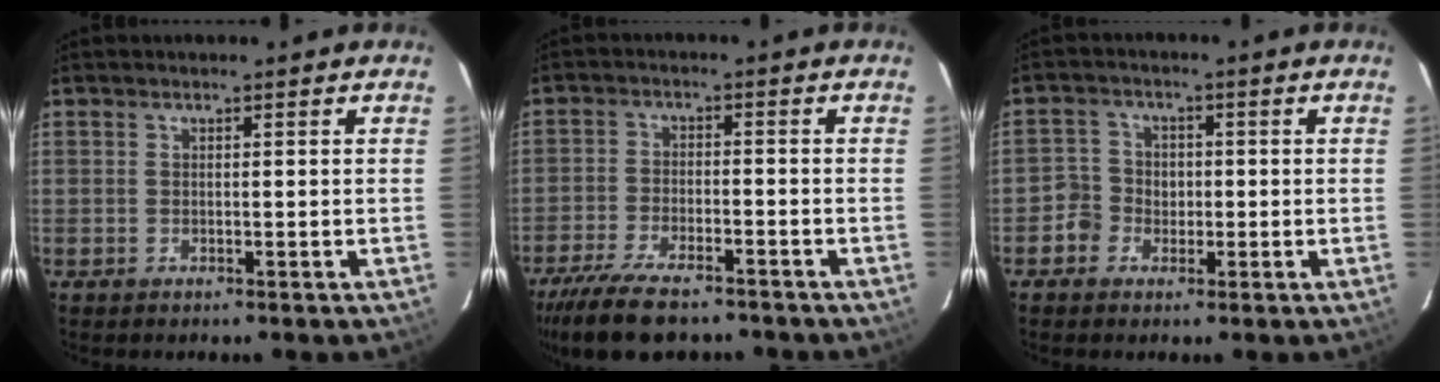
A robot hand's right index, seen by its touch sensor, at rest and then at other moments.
{"total": 13.7, "force": [-11.0, 4.2, 7.0], "torque": [-0.159, -0.033, -0.187]}
{"total": 4.3, "force": [-1.3, 4.1, 0.6], "torque": [-0.002, 0.012, -0.028]}